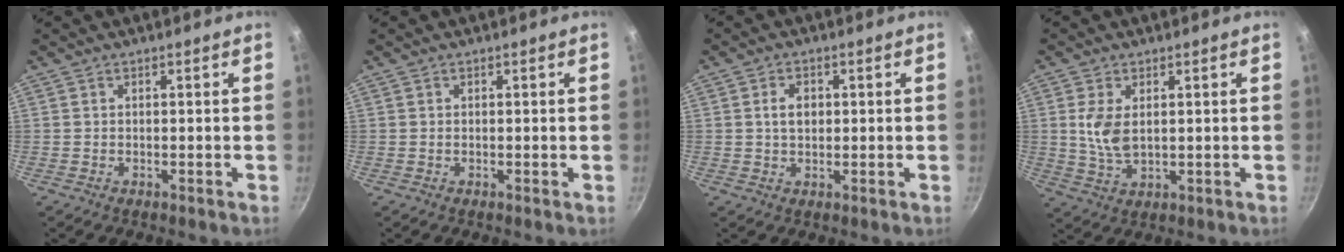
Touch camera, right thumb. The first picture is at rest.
{"total": 0.0}
{"total": 3.6, "force": [0.5, 2.5, 2.6], "torque": [-0.031, 0.003, 0.009]}
{"total": 6.3, "force": [1.2, 3.5, 5.1], "torque": [-0.101, -0.010, 0.029]}